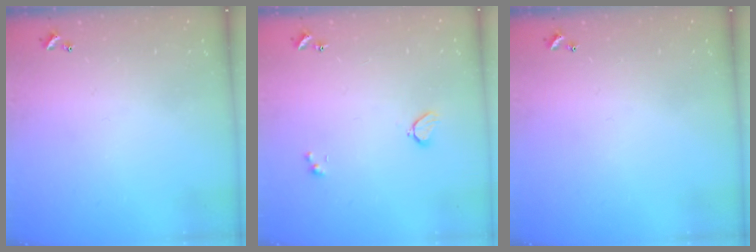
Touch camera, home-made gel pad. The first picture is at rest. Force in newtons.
{"total": 2.3, "press": 2.2, "slide": 0.7}
{"total": 0.0}